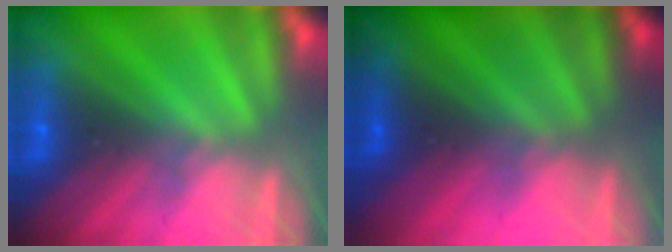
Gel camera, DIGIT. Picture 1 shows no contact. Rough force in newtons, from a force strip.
{"total": 2.8}